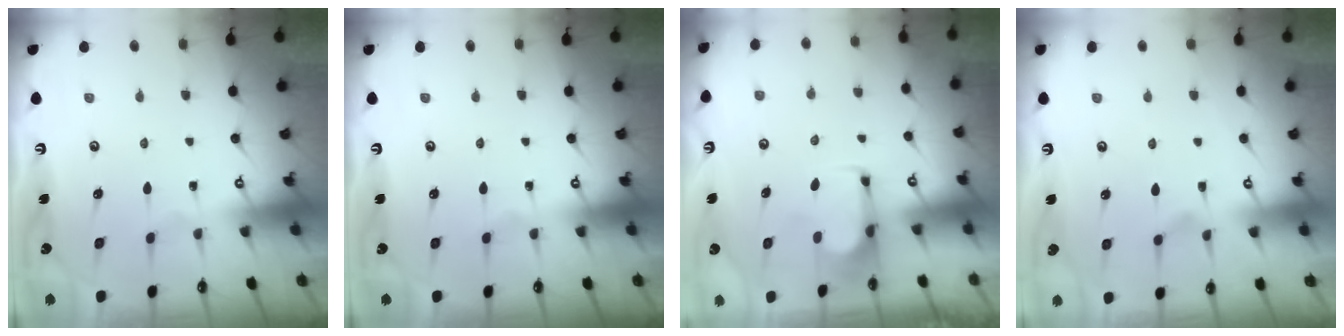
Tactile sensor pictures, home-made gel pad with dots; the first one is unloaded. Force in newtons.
{"total": 0.0}
{"total": 3.7, "press": 3.7, "slide": 0.7}
{"total": 1.2, "press": 0.7, "slide": 1.0}